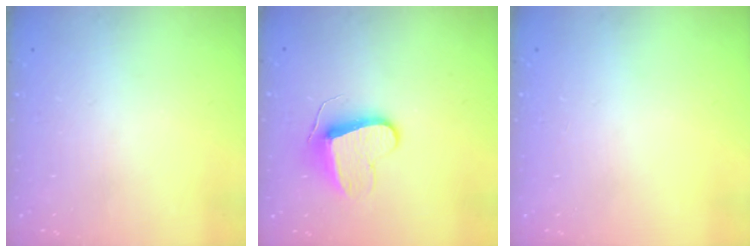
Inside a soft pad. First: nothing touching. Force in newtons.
{"total": 9.2, "press": 9.2, "slide": 0.3}
{"total": 0.0}